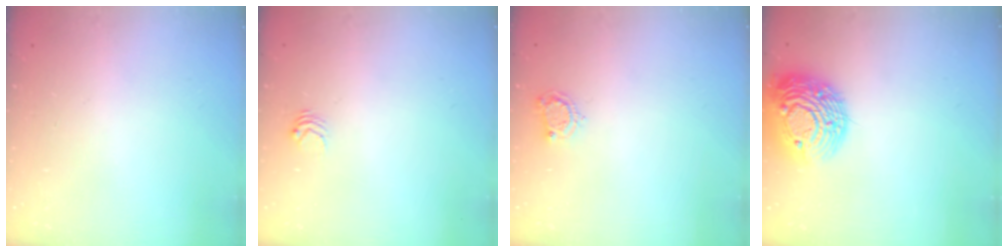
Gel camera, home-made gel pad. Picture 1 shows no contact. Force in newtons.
{"total": 3.0, "press": 3.0, "slide": 0.4}
{"total": 5.2, "press": 5.1, "slide": 0.6}
{"total": 18.2, "press": 18.1, "slide": 1.5}